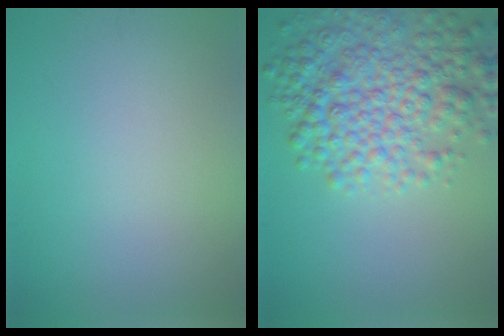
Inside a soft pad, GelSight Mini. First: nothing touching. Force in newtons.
{"total": 7.6, "press": 7.6, "slide": 0.2}